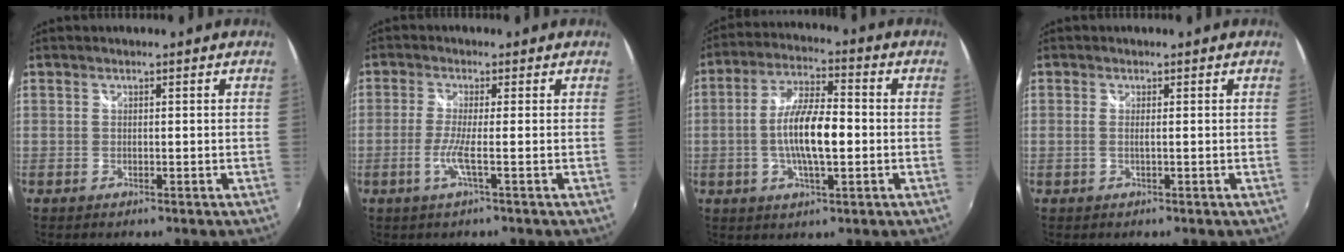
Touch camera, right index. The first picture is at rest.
{"total": 3.8, "force": [-1.3, -0.7, 3.5], "torque": [-0.083, -0.007, -0.030]}
{"total": 11.2, "force": [-1.5, 3.2, 10.6], "torque": [-0.206, 0.004, -0.028]}
{"total": 1.2, "force": [-0.1, -0.1, 1.2], "torque": [-0.024, -0.001, -0.004]}